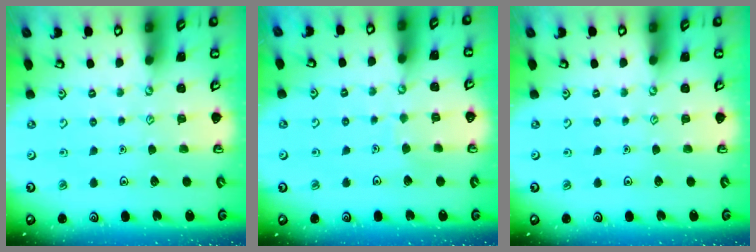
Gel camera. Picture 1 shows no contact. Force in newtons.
{"total": 2.9, "press": 2.9, "slide": 0.2}
{"total": 0.0}